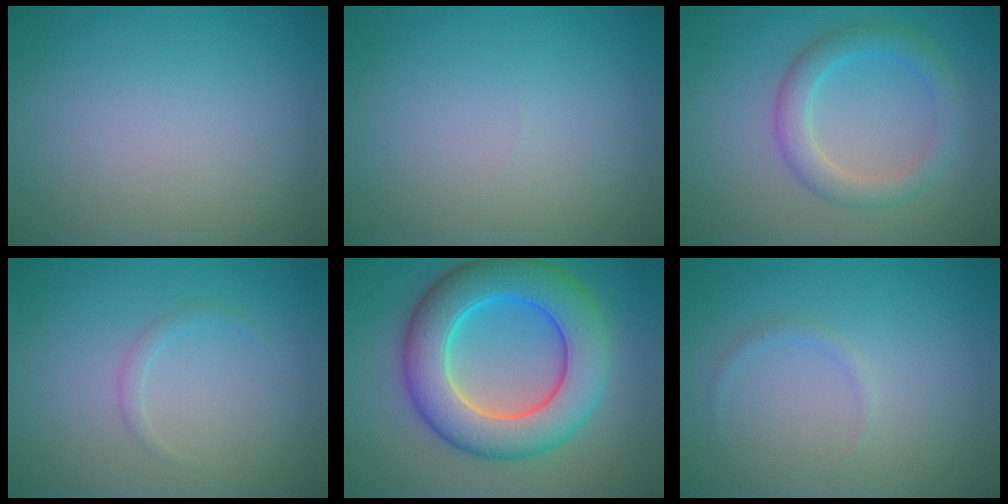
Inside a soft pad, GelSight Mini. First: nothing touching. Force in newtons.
{"total": 0.0}
{"total": 3.2, "press": 3.2, "slide": 0.1}
{"total": 0.8, "press": 0.8, "slide": 0.1}
{"total": 9.9, "press": 9.8, "slide": 0.3}
{"total": 0.6, "press": 0.6, "slide": 0.1}